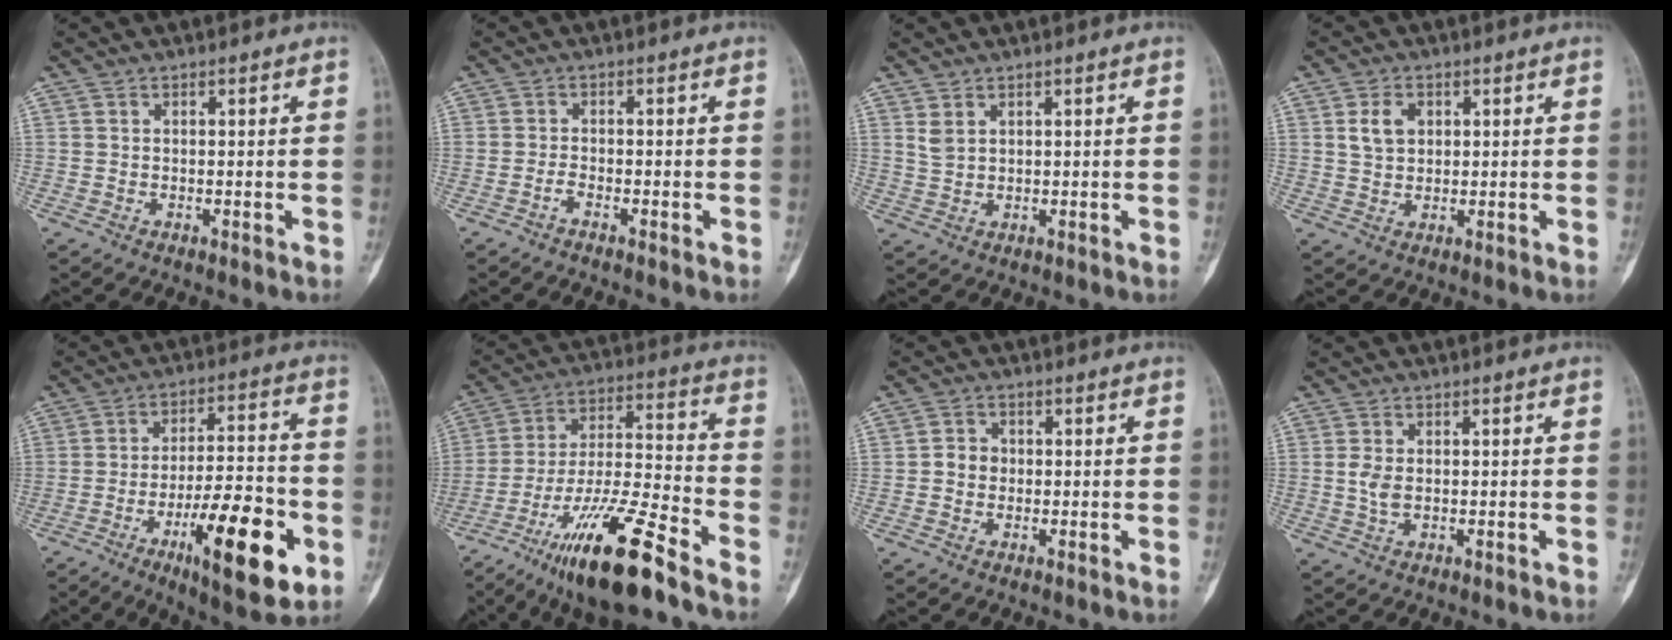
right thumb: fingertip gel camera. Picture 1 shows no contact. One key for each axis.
{"total": 1.1, "fx": -1.0, "fy": 0.0, "fz": 0.4, "tx": -0.013, "ty": 0.005, "tz": -0.025}
{"total": 2.4, "fx": 1.4, "fy": 1.3, "fz": 1.4, "tx": -0.027, "ty": -0.005, "tz": 0.039}
{"total": 4.5, "fx": 1.4, "fy": 3.3, "fz": 2.8, "tx": -0.039, "ty": -0.001, "tz": 0.027}
{"total": 18.9, "fx": -7.2, "fy": 5.6, "fz": 16.5, "tx": -0.247, "ty": 0.027, "tz": -0.105}
{"total": 19.7, "fx": -13.1, "fy": 3.2, "fz": 14.4, "tx": -0.287, "ty": 0.056, "tz": -0.233}
{"total": 2.7, "fx": -0.3, "fy": 2.4, "fz": 1.1, "tx": -0.005, "ty": 0.007, "tz": -0.011}
{"total": 2.7, "fx": 0.0, "fy": 1.5, "fz": 2.2, "tx": -0.050, "ty": -0.001, "tz": -0.001}